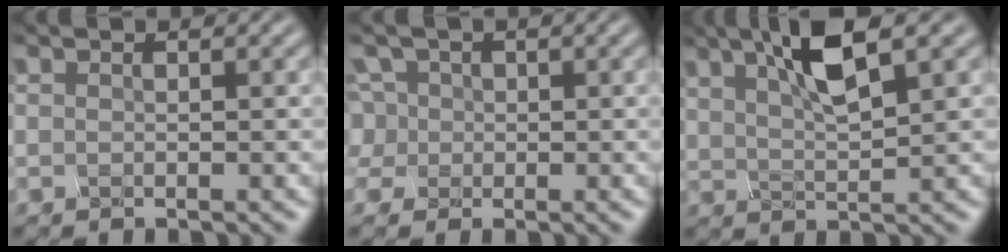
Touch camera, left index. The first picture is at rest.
{"total": 1.9, "force": [0.1, 1.8, -0.4], "torque": [-0.015, 0.019, 0.012]}
{"total": 4.5, "force": [2.9, 0.3, 3.5], "torque": [-0.075, 0.006, 0.071]}